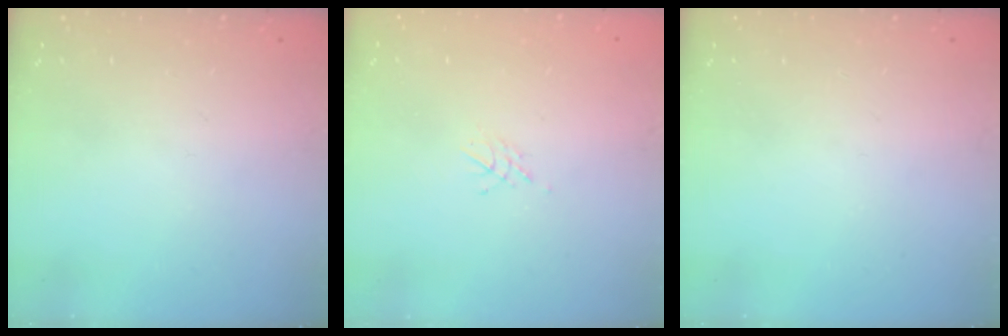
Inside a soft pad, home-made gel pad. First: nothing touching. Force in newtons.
{"total": 5.1, "press": 5.1, "slide": 0.2}
{"total": 0.0}